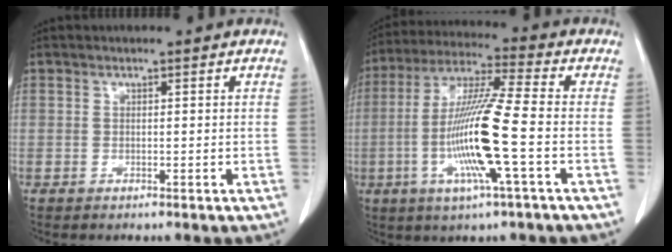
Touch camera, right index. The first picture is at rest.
{"total": 14.4, "force": [-3.1, -0.3, 14.0], "torque": [-0.286, -0.009, -0.068]}